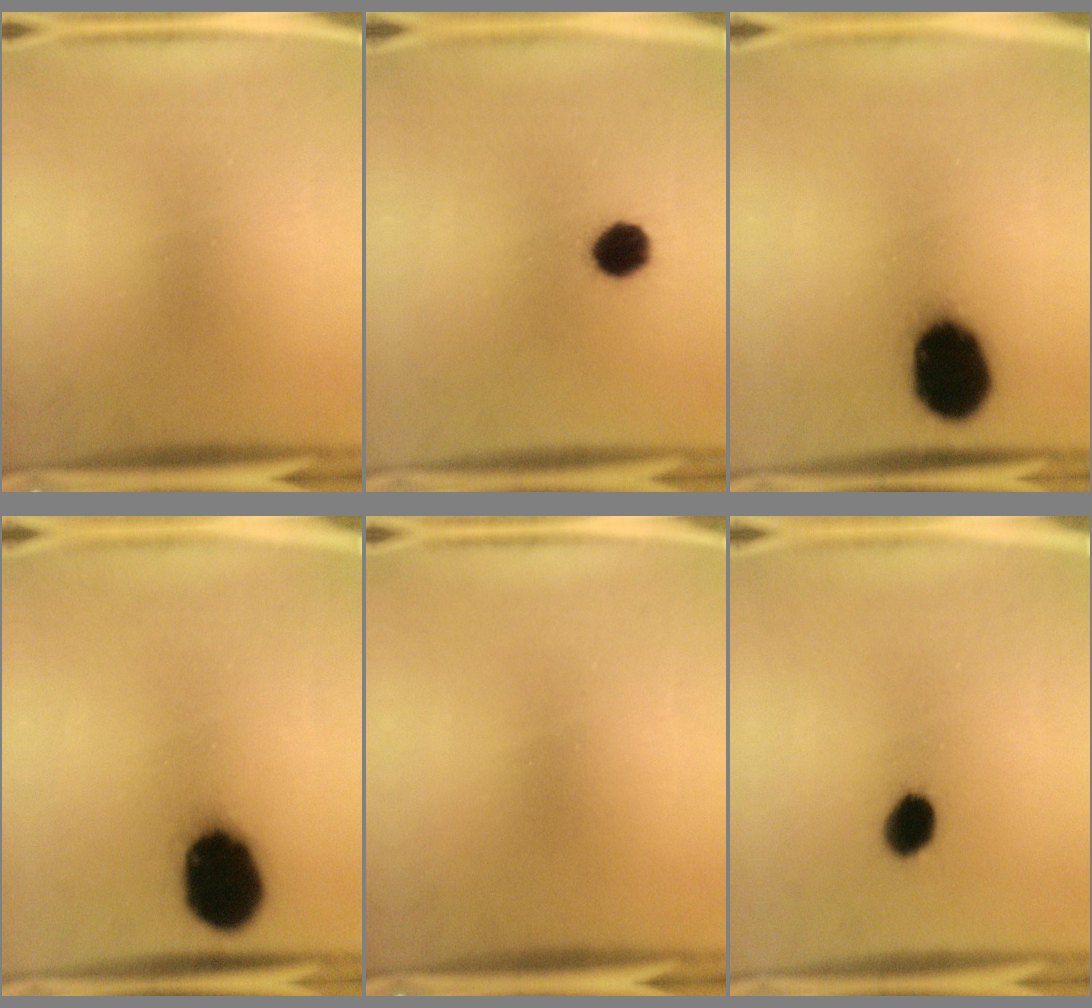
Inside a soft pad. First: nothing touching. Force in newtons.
{"total": 6.9}
{"total": 18.6}
{"total": 18.9}
{"total": 0.0}
{"total": 6.1}